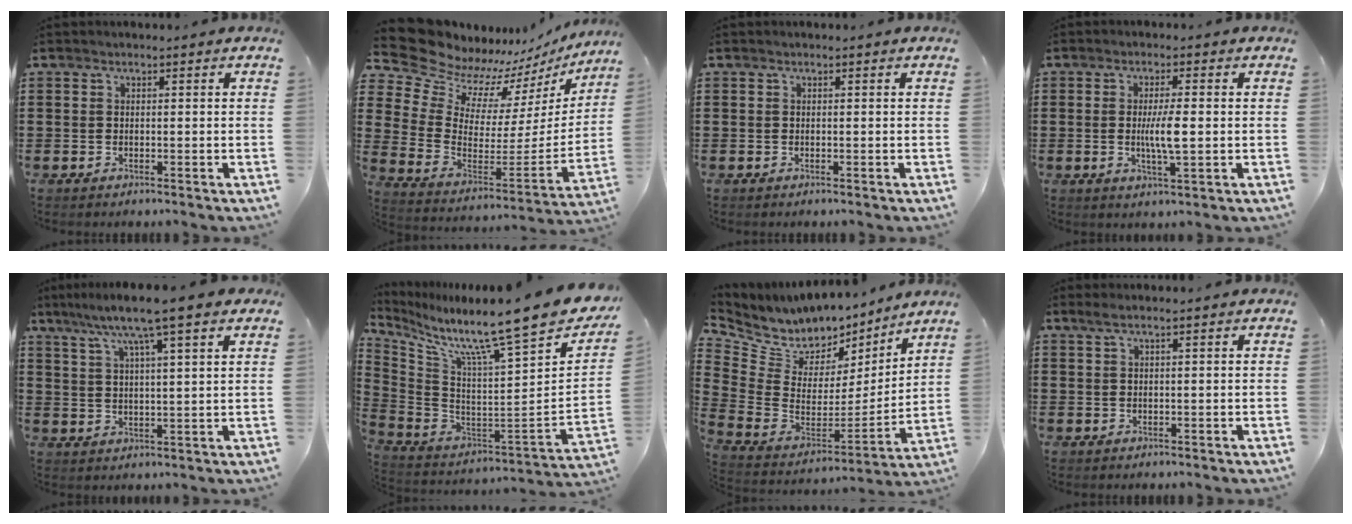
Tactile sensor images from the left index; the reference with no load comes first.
{"total": 10.1, "force": [9.0, 4.2, 1.7], "torque": [-0.094, -0.073, 0.162]}
{"total": 0.0}
{"total": 4.8, "force": [-0.1, 0.8, 4.7], "torque": [-0.092, -0.003, -0.007]}
{"total": 8.4, "force": [6.1, 0.2, 5.8], "torque": [-0.124, -0.021, 0.101]}
{"total": 12.5, "force": [9.8, 0.0, 7.7], "torque": [-0.142, -0.093, 0.148]}
{"total": 7.3, "force": [6.1, 3.9, 1.3], "torque": [-0.073, -0.054, 0.110]}
{"total": 1.2, "force": [0.7, -0.1, 1.0], "torque": [-0.020, -0.002, 0.013]}